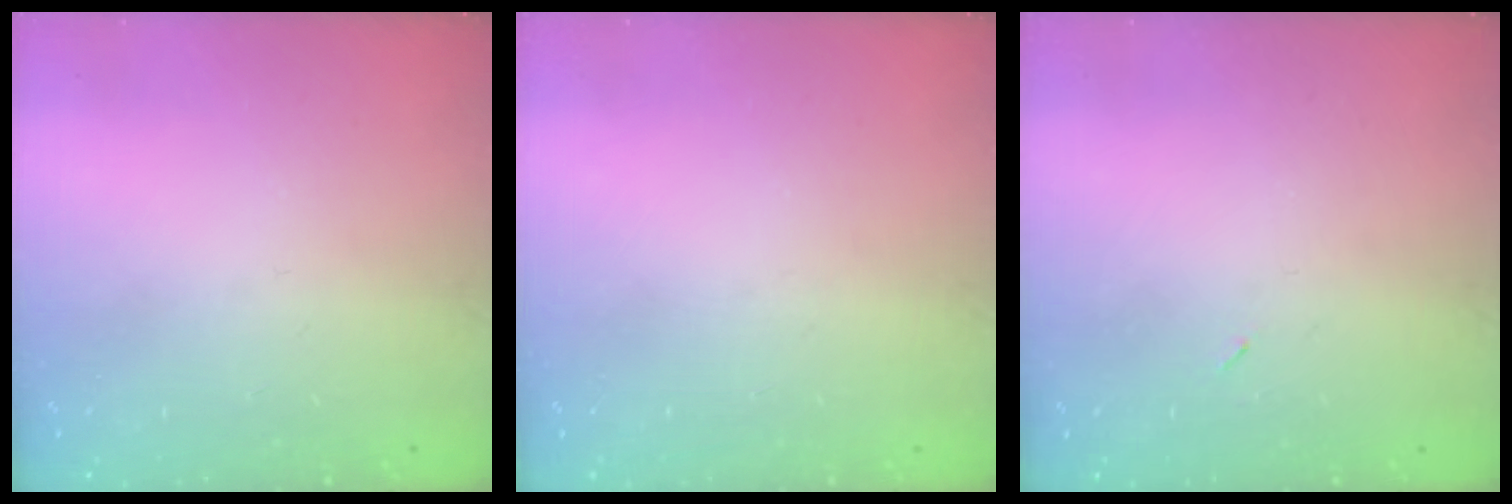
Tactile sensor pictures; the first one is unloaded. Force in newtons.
{"total": 0.0}
{"total": 2.2, "press": 2.1, "slide": 0.9}